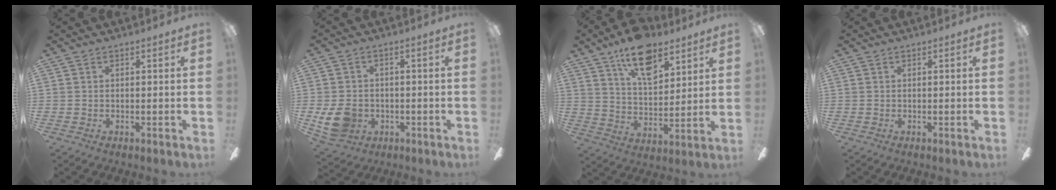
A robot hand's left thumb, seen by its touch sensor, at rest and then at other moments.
{"total": 8.5, "force": [-2.0, 6.9, 4.7], "torque": [-0.111, 0.010, -0.036]}
{"total": 15.2, "force": [9.9, 7.3, 8.9], "torque": [-0.146, -0.039, 0.174]}
{"total": 0.0}